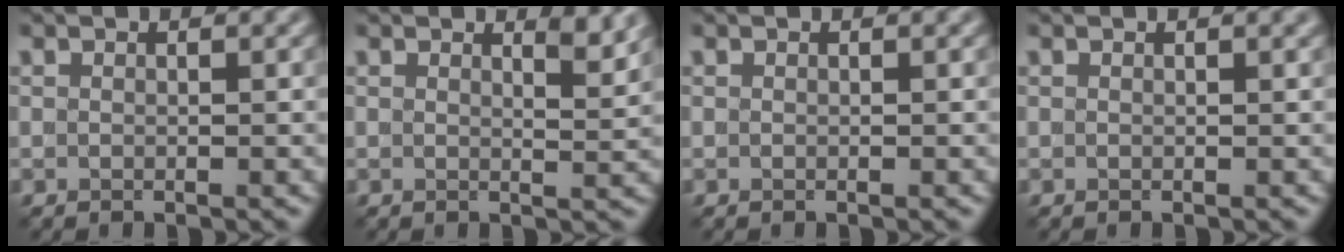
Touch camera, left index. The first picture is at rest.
{"total": 2.0, "force": [1.5, 0.5, 1.2], "torque": [-0.007, -0.003, 0.021]}
{"total": 0.0}
{"total": 0.8, "force": [0.5, 0.2, 0.6], "torque": [-0.003, 0.006, 0.005]}